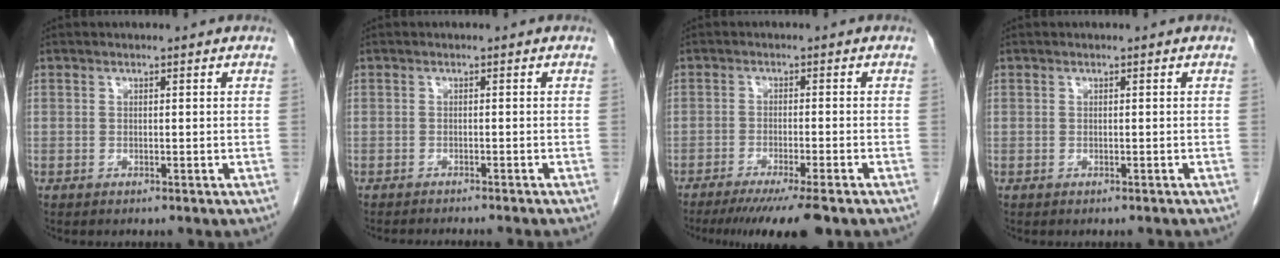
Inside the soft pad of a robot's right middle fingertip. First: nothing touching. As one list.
[{"total": 7.3, "force": [-6.6, 0.3, 3.1], "torque": [-0.022, -0.012, -0.084]}, {"total": 9.8, "force": [-7.7, -0.1, 6.1], "torque": [-0.083, -0.024, -0.118]}, {"total": 0.9, "force": [-0.9, 0.1, 0.1], "torque": [-0.007, -0.003, -0.013]}]